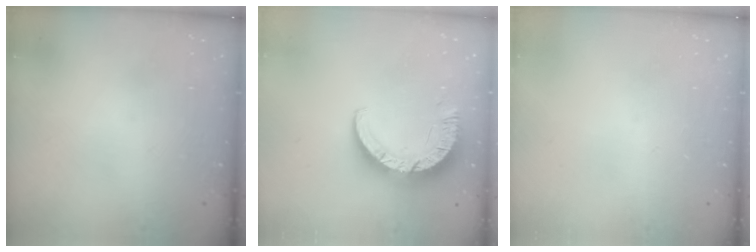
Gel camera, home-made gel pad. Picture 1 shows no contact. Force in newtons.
{"total": 9.0, "press": 9.0, "slide": 0.9}
{"total": 0.0}